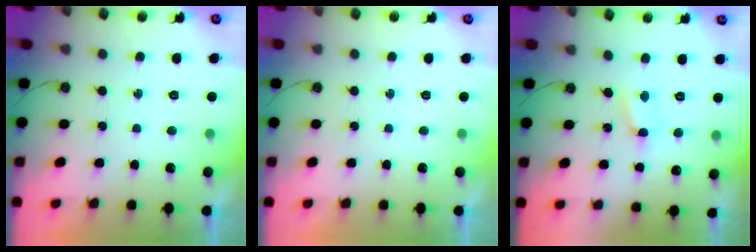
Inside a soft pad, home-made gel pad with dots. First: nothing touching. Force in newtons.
{"total": 0.0}
{"total": 1.6, "press": 1.5, "slide": 0.3}